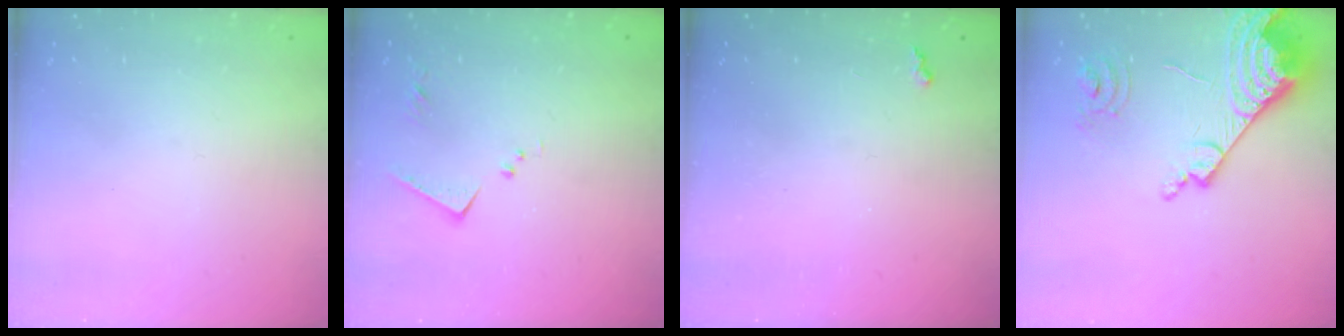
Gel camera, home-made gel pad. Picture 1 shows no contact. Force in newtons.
{"total": 6.9, "press": 6.9, "slide": 0.4}
{"total": 1.9, "press": 1.8, "slide": 0.5}
{"total": 18.6, "press": 18.5, "slide": 1.9}